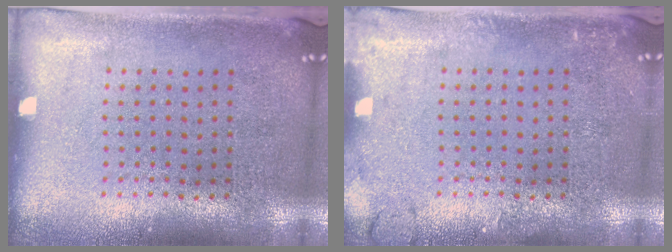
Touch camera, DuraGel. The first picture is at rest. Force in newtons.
{"total": 1.7, "press": 1.7, "slide": 0.3}